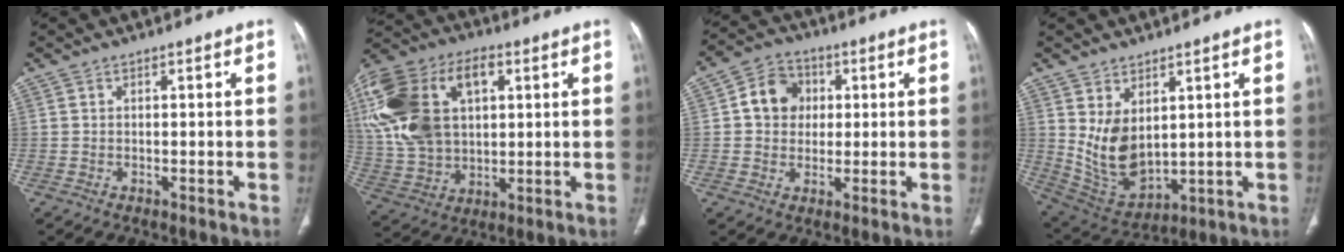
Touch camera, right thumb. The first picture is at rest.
{"total": 24.6, "force": [6.3, 15.9, 17.7], "torque": [-0.372, 0.017, 0.119]}
{"total": 8.4, "force": [1.3, 7.3, 4.0], "torque": [-0.038, 0.008, 0.013]}
{"total": 10.5, "force": [2.6, 6.4, 7.8], "torque": [-0.128, -0.025, 0.080]}